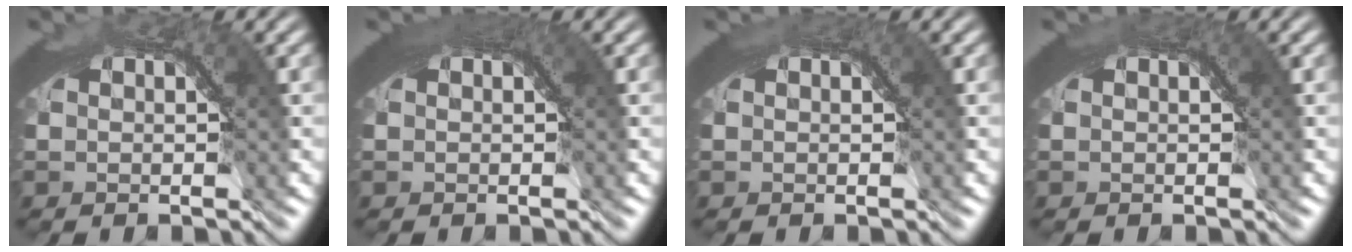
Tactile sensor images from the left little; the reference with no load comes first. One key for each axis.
{"total": 1.7, "fx": 1.0, "fy": 0.4, "fz": 1.4, "tx": -0.013, "ty": 0.003, "tz": 0.011}
{"total": 0.8, "fx": 0.5, "fy": 0.2, "fz": 0.7, "tx": -0.004, "ty": 0.001, "tz": 0.006}
{"total": 1.1, "fx": 0.5, "fy": 0.3, "fz": 0.9, "tx": -0.009, "ty": 0.002, "tz": 0.006}